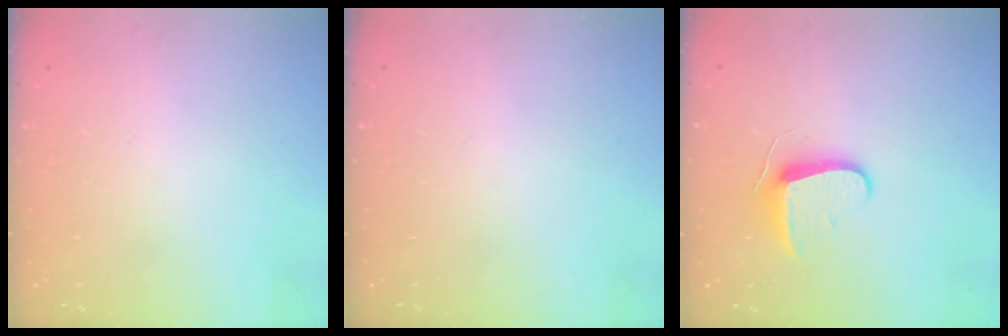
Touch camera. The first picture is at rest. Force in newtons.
{"total": 0.0}
{"total": 9.4, "press": 9.3, "slide": 0.9}